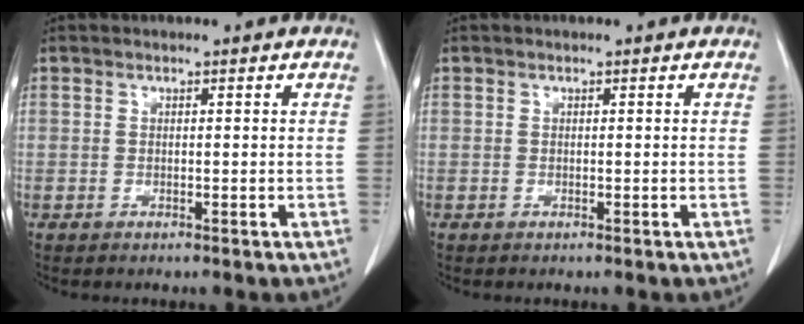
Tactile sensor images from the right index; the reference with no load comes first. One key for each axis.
{"total": 0.0}